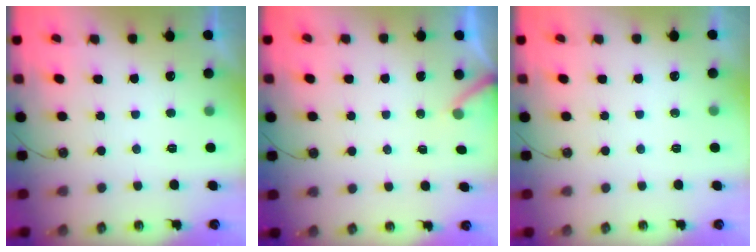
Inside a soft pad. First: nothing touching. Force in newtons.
{"total": 2.5, "press": 2.5, "slide": 0.2}
{"total": 0.0}